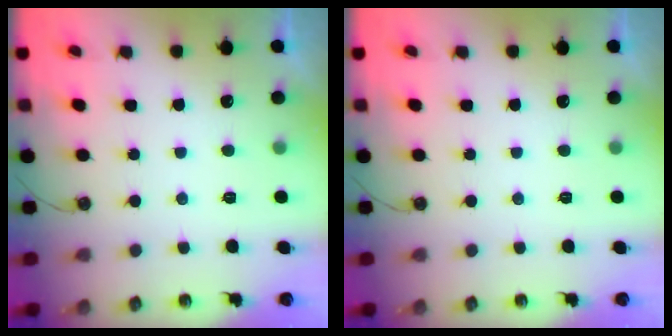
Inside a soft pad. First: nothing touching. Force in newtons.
{"total": 0.0}